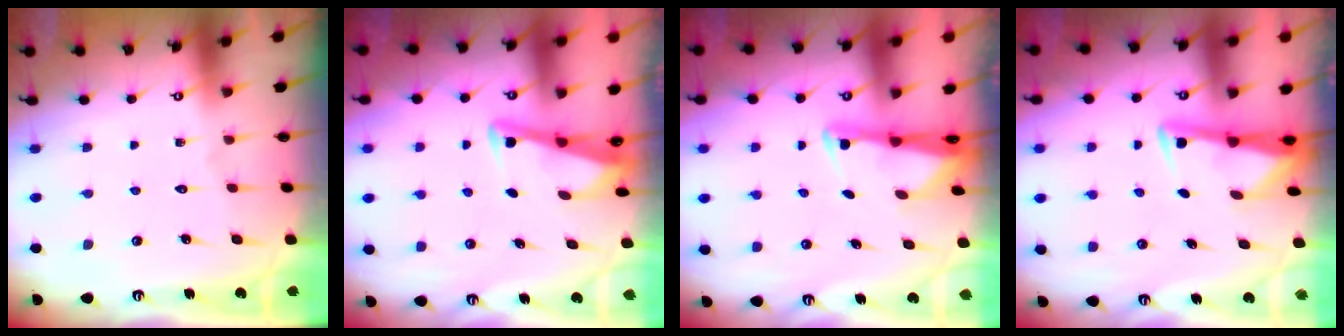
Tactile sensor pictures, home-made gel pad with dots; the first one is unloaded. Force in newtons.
{"total": 3.4, "press": 3.4, "slide": 0.3}
{"total": 2.7, "press": 2.6, "slide": 0.5}
{"total": 2.9, "press": 2.9, "slide": 0.4}